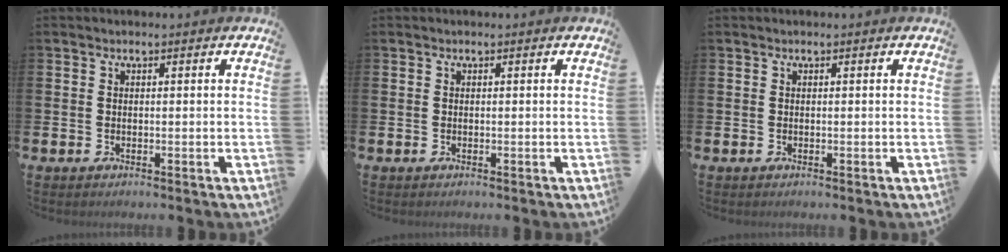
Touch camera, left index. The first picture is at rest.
{"total": 0.0}
{"total": 0.0}